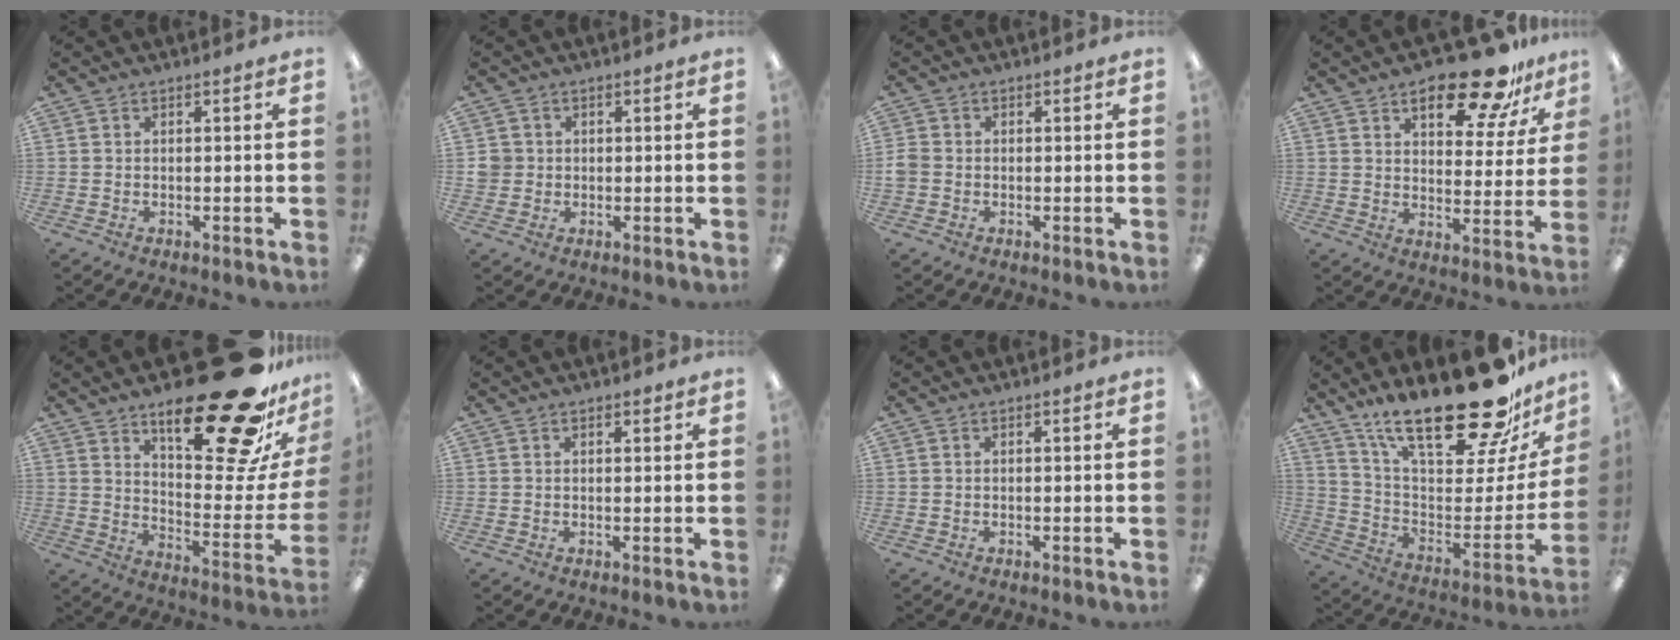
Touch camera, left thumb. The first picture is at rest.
{"total": 3.0, "force": [0.3, 3.0, 0.5], "torque": [-0.014, 0.006, 0.005]}
{"total": 2.3, "force": [-0.4, 2.0, 1.1], "torque": [-0.018, 0.005, -0.007]}
{"total": 17.7, "force": [12.1, 6.8, 11.0], "torque": [-0.147, -0.069, 0.196]}
{"total": 29.2, "force": [19.2, 9.8, 19.6], "torque": [-0.255, -0.131, 0.309]}
{"total": 1.0, "force": [0.7, 0.4, 0.5], "torque": [-0.003, -0.003, 0.012]}
{"total": 0.0}
{"total": 27.7, "force": [20.7, 9.0, 16.1], "torque": [-0.235, -0.146, 0.348]}